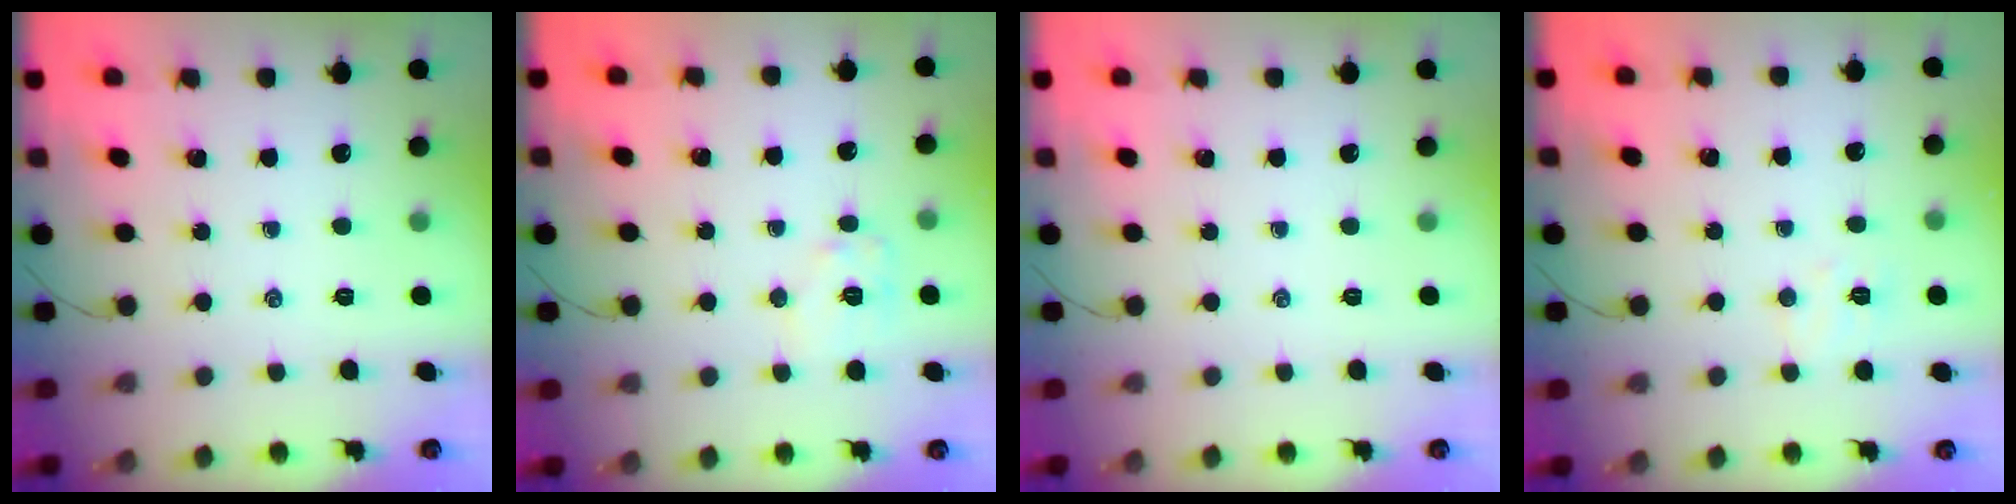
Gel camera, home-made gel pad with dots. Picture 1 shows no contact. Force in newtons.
{"total": 8.1, "press": 8.0, "slide": 0.5}
{"total": 0.0}
{"total": 4.3, "press": 4.2, "slide": 0.9}